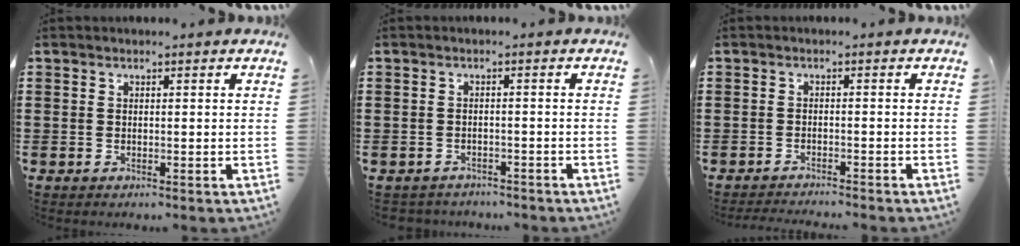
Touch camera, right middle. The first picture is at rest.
{"total": 1.6, "force": [-1.6, 0.4, -0.2], "torque": [-0.005, 0.000, -0.037]}
{"total": 1.7, "force": [-1.7, -0.2, 0.1], "torque": [-0.005, -0.001, -0.035]}